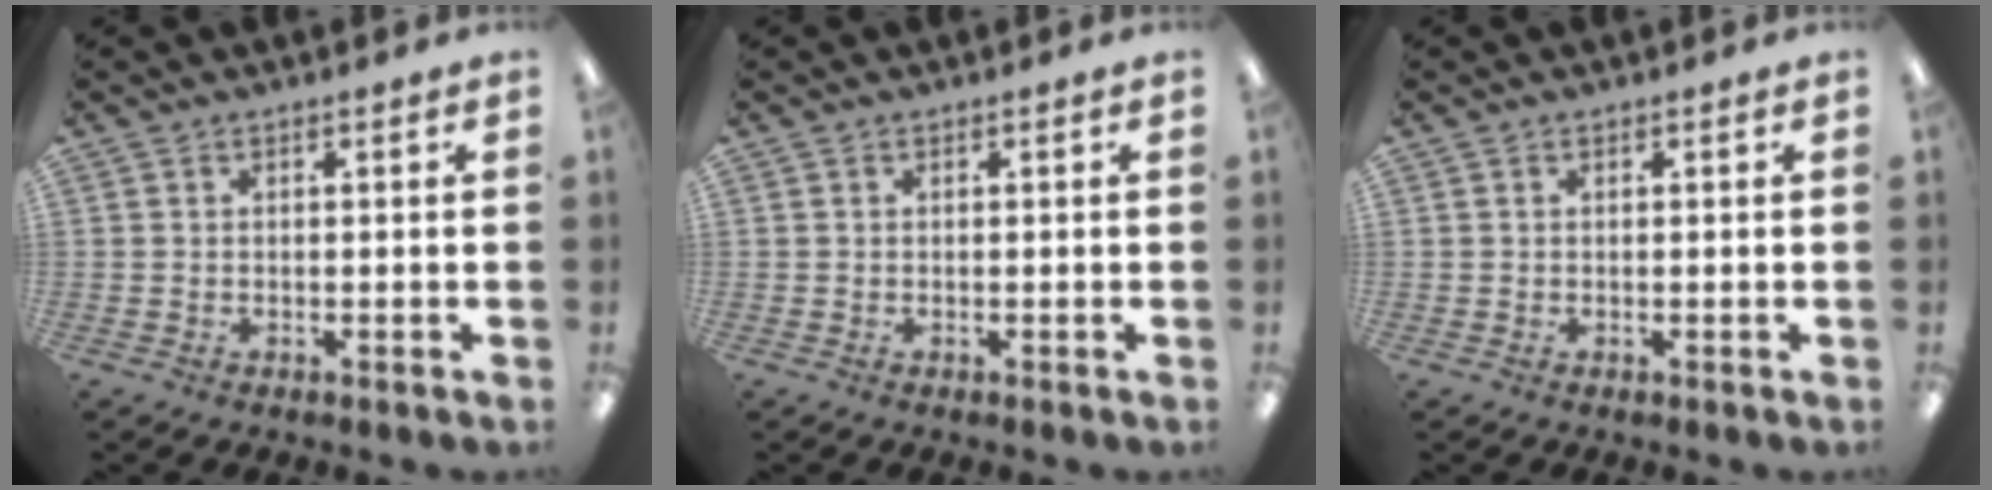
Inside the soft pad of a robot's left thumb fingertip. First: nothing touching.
{"total": 0.0}
{"total": 0.0}